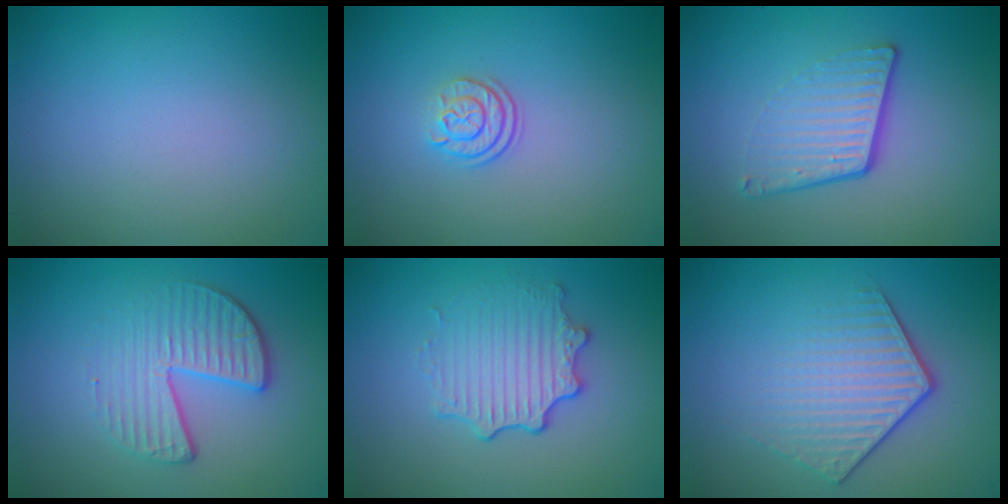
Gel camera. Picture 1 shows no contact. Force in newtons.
{"total": 2.3, "press": 1.7, "slide": 1.6}
{"total": 4.2, "press": 2.8, "slide": 3.2}
{"total": 3.9, "press": 3.0, "slide": 2.6}
{"total": 3.4, "press": 2.7, "slide": 2.1}
{"total": 4.2, "press": 3.1, "slide": 2.9}